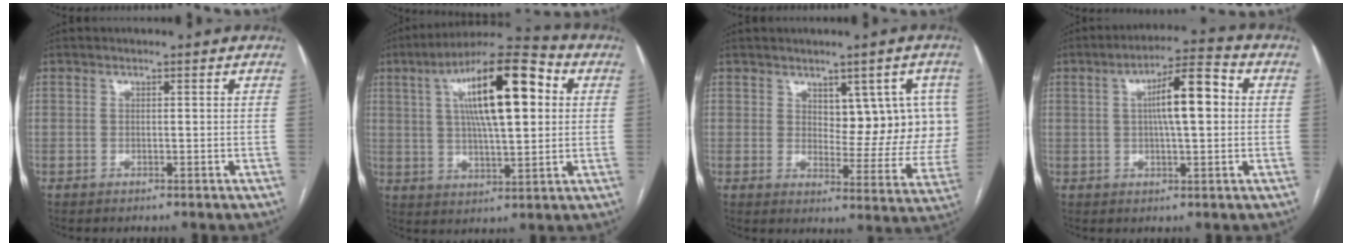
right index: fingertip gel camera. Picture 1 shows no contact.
{"total": 17.3, "force": [4.7, 4.0, 16.2], "torque": [-0.271, 0.030, 0.072]}
{"total": 10.1, "force": [3.1, 5.0, 8.3], "torque": [-0.081, 0.009, 0.046]}
{"total": 9.4, "force": [1.5, 1.7, 9.2], "torque": [-0.151, 0.023, 0.019]}